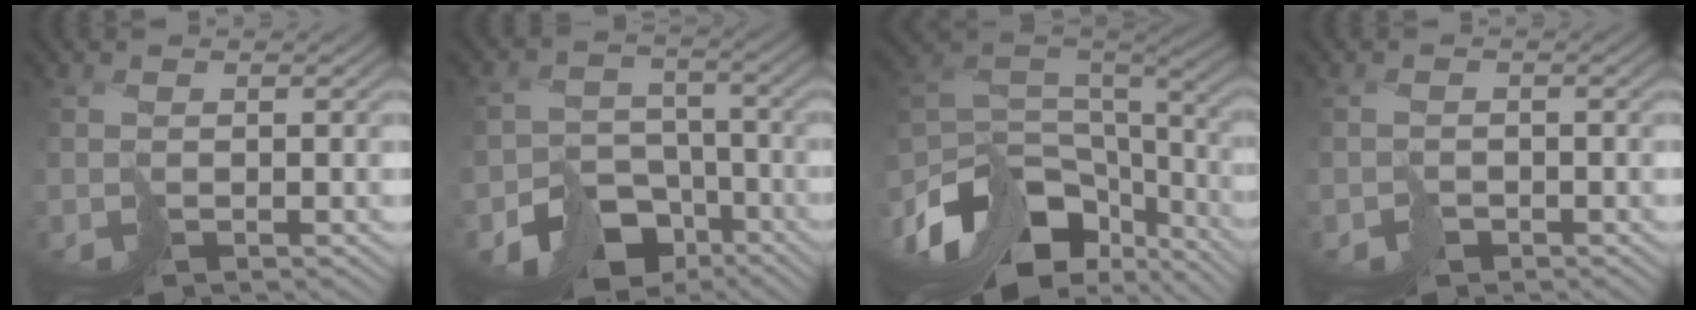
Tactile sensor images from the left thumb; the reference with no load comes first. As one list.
[{"total": 11.5, "force": [-7.9, 7.6, 3.4], "torque": [-0.076, -0.026, -0.104]}, {"total": 14.7, "force": [-6.8, 8.6, 9.8], "torque": [-0.225, -0.034, -0.095]}, {"total": 1.2, "force": [-0.9, 0.7, -0.3], "torque": [0.018, 0.000, -0.018]}]